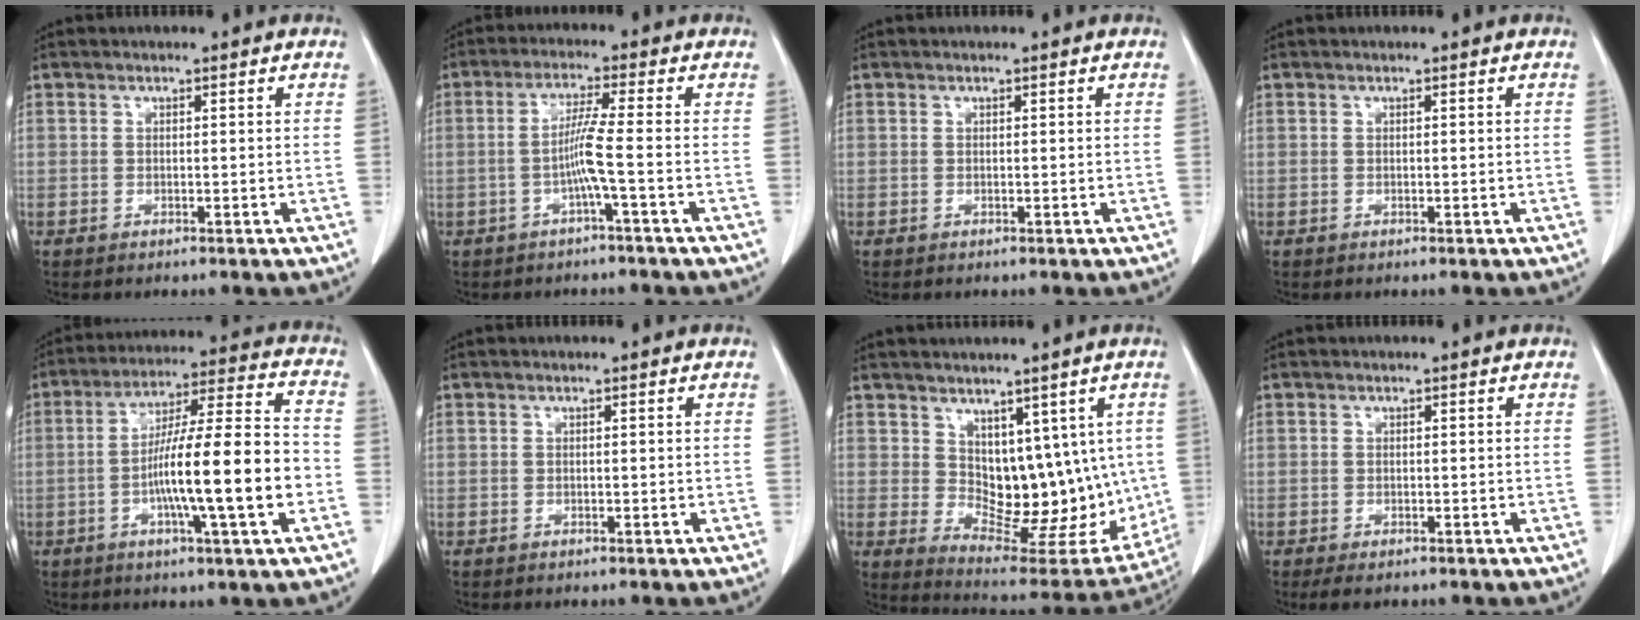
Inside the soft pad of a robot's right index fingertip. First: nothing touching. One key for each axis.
{"total": 4.7, "fx": -1.3, "fy": -1.1, "fz": 4.3, "tx": -0.090, "ty": 0.003, "tz": -0.025}
{"total": 0.0}
{"total": 0.0}
{"total": 16.4, "fx": -3.5, "fy": 0.7, "fz": 16.0, "tx": -0.265, "ty": 0.006, "tz": -0.062}
{"total": 0.0}
{"total": 13.7, "fx": 2.8, "fy": 7.8, "fz": 10.9, "tx": -0.130, "ty": -0.003, "tz": 0.068}
{"total": 1.4, "fx": -0.6, "fy": 1.1, "fz": 0.8, "tx": -0.015, "ty": 0.000, "tz": -0.004}